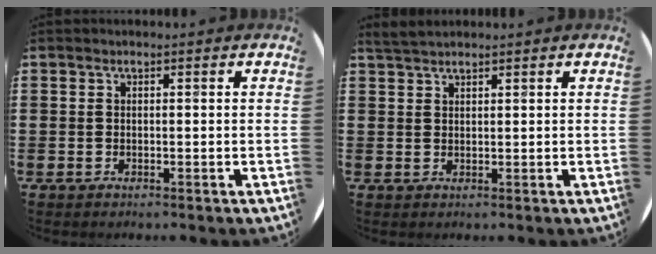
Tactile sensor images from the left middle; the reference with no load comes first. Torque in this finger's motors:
{"motor_torque": [0.19, -0.16, 0.00, 0.01]}